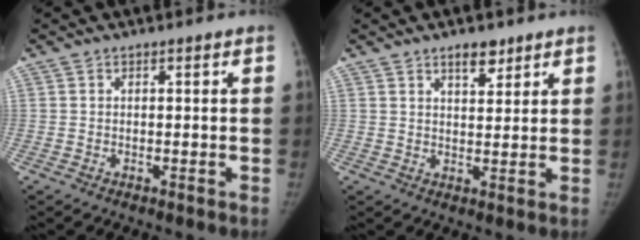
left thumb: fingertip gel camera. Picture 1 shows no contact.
{"total": 4.3, "force": [3.0, 2.0, 2.4], "torque": [-0.018, -0.020, 0.049]}